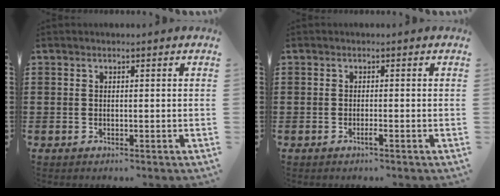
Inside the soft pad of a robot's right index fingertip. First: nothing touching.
{"total": 1.1, "force": [-0.7, 0.0, 0.9], "torque": [-0.016, -0.002, -0.013]}